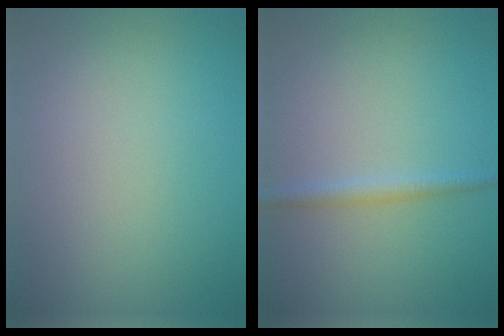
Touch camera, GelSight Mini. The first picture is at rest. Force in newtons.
{"total": 1.4, "press": 1.4, "slide": 0.1}